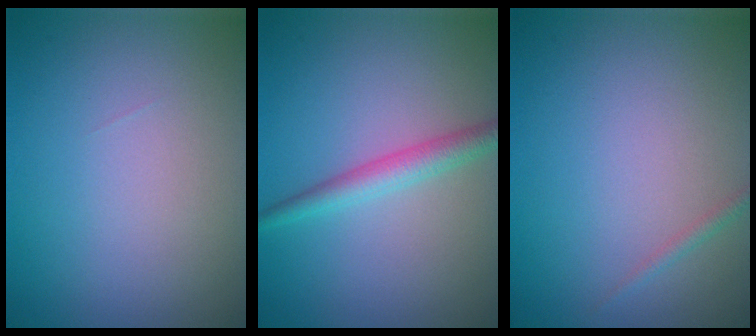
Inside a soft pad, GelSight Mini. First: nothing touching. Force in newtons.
{"total": 2.5, "press": 2.5, "slide": 0.1}
{"total": 0.7, "press": 0.7, "slide": 0.0}